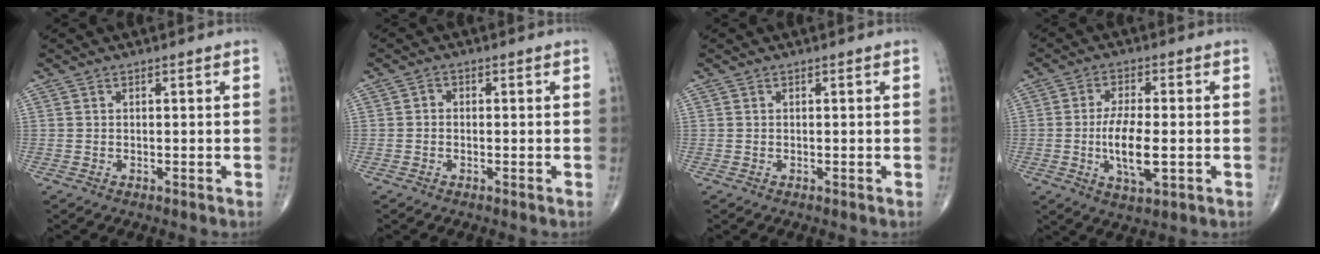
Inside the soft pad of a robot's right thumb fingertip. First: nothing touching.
{"total": 1.1, "force": [-0.2, 0.9, 0.6], "torque": [0.004, 0.004, -0.010]}
{"total": 0.0}
{"total": 9.4, "force": [-1.5, 3.5, 8.6], "torque": [-0.163, -0.005, -0.025]}